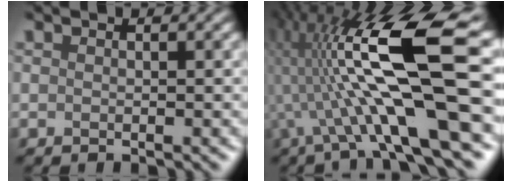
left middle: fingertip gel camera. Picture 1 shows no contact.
{"total": 13.5, "force": [0.0, 3.3, 13.1], "torque": [-0.244, 0.013, 0.007]}